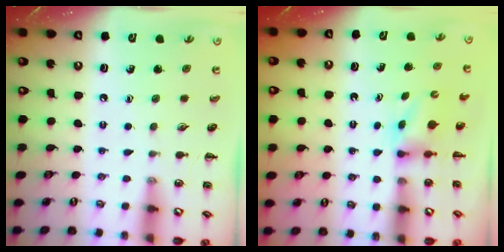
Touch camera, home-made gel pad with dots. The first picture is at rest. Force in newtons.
{"total": 2.7, "press": 2.5, "slide": 1.0}